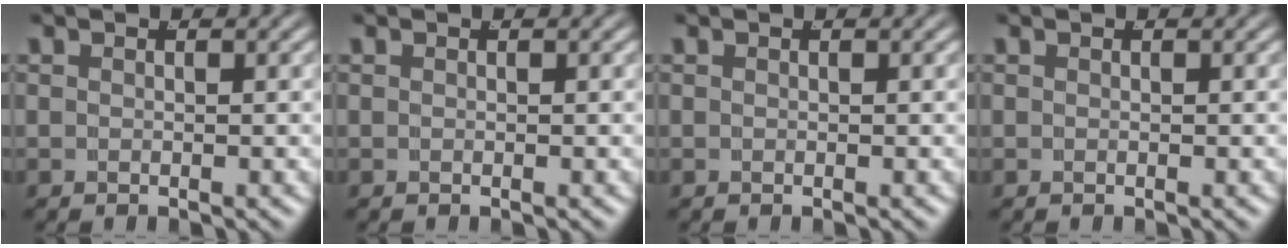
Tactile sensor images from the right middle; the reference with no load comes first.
{"total": 0.0}
{"total": 0.0}
{"total": 0.0}